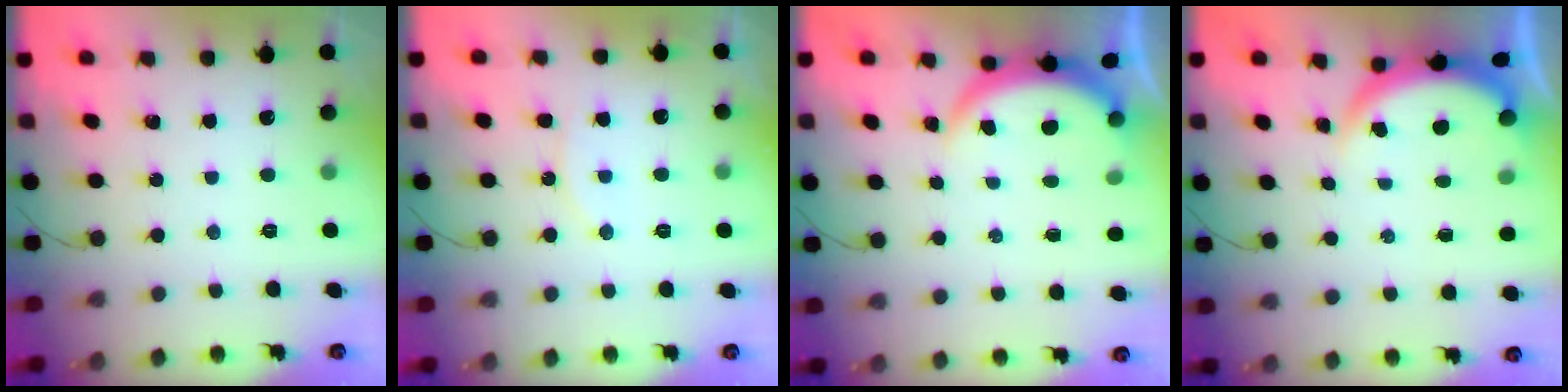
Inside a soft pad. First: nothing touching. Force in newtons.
{"total": 8.7, "press": 8.7, "slide": 0.4}
{"total": 3.8, "press": 3.8, "slide": 0.2}
{"total": 3.8, "press": 3.8, "slide": 0.2}